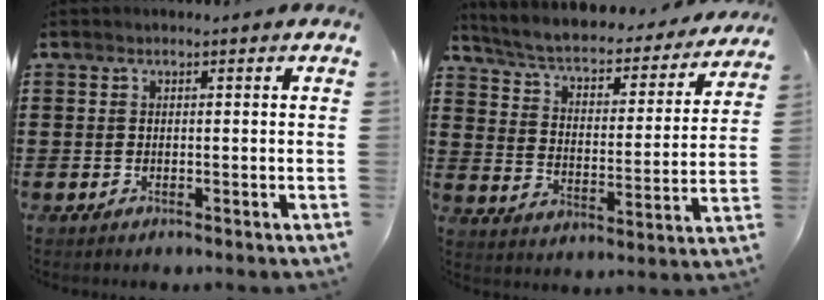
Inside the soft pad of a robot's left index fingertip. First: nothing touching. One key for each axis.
{"total": 4.0, "fx": 3.2, "fy": 1.0, "fz": 2.1, "tx": -0.060, "ty": -0.033, "tz": 0.045}